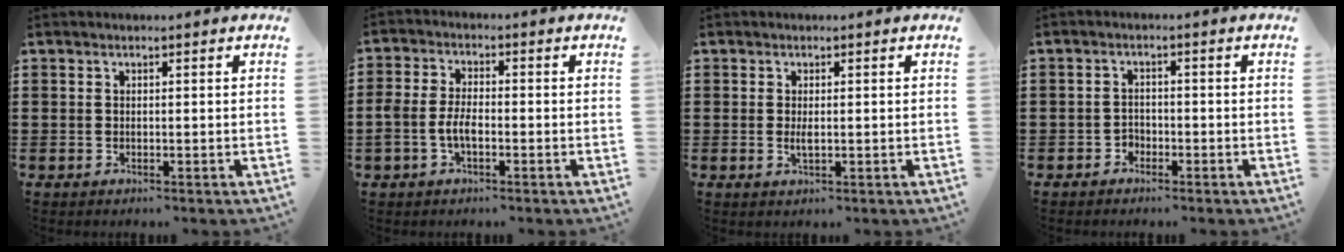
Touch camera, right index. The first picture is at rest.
{"total": 4.1, "force": [-1.3, 2.0, 3.3], "torque": [-0.080, 0.000, -0.031]}
{"total": 1.5, "force": [0.0, 0.5, 1.4], "torque": [-0.027, 0.001, -0.001]}
{"total": 1.8, "force": [-1.4, 1.1, 0.1], "torque": [-0.010, 0.000, -0.032]}